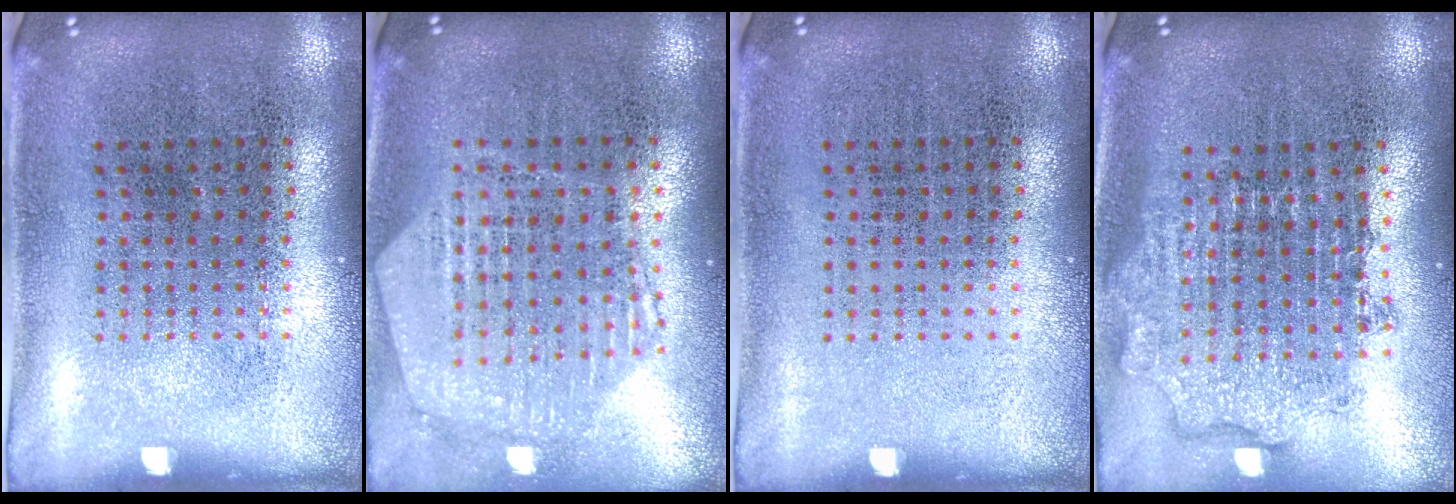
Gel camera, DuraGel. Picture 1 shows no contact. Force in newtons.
{"total": 1.2, "press": 1.2, "slide": 0.1}
{"total": 0.0}
{"total": 1.9, "press": 1.5, "slide": 1.2}